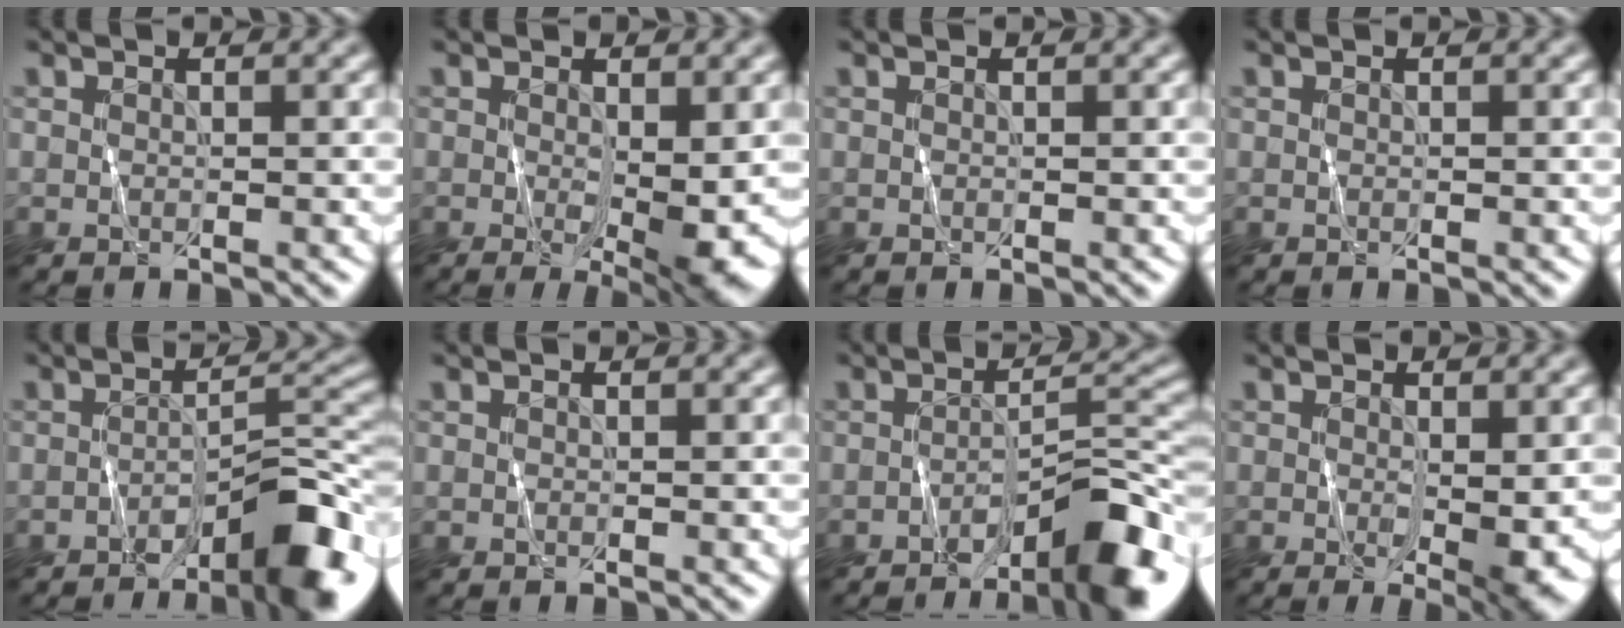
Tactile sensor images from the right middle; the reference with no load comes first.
{"total": 5.5, "force": [-0.6, 1.3, 5.3], "torque": [-0.085, -0.018, -0.003]}
{"total": 0.0}
{"total": 0.0}
{"total": 7.3, "force": [-4.3, 1.6, 5.7], "torque": [-0.079, 0.012, -0.066]}
{"total": 0.0}
{"total": 7.3, "force": [-4.4, 1.3, 5.7], "torque": [-0.080, 0.012, -0.069]}
{"total": 3.8, "force": [-0.5, 0.6, 3.8], "torque": [-0.058, -0.014, -0.004]}